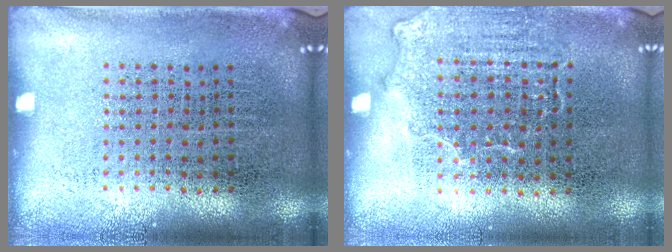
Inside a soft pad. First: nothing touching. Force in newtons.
{"total": 1.4, "press": 1.2, "slide": 0.7}